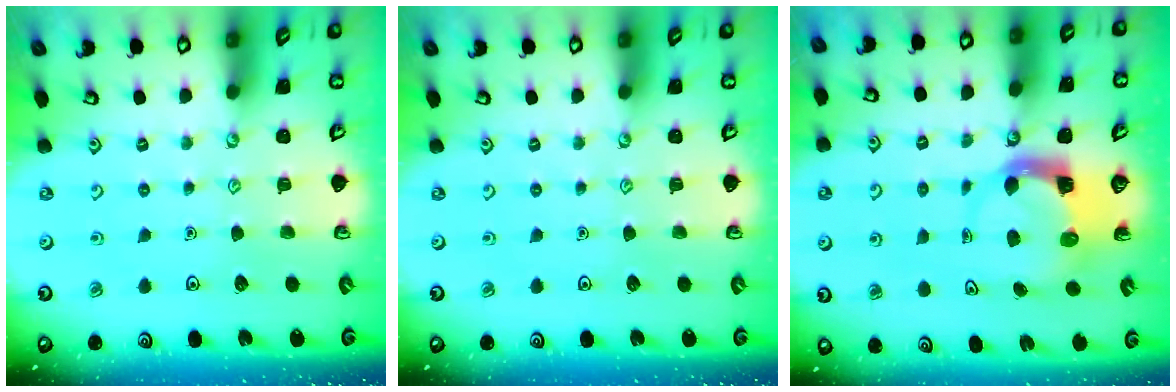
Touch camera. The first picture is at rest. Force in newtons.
{"total": 0.0}
{"total": 3.8, "press": 3.8, "slide": 0.6}